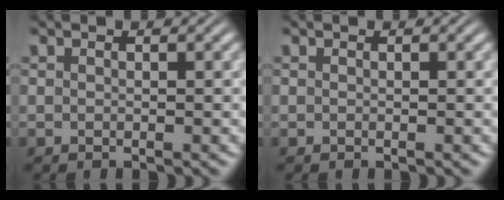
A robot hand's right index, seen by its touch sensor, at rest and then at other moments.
{"total": 0.0}